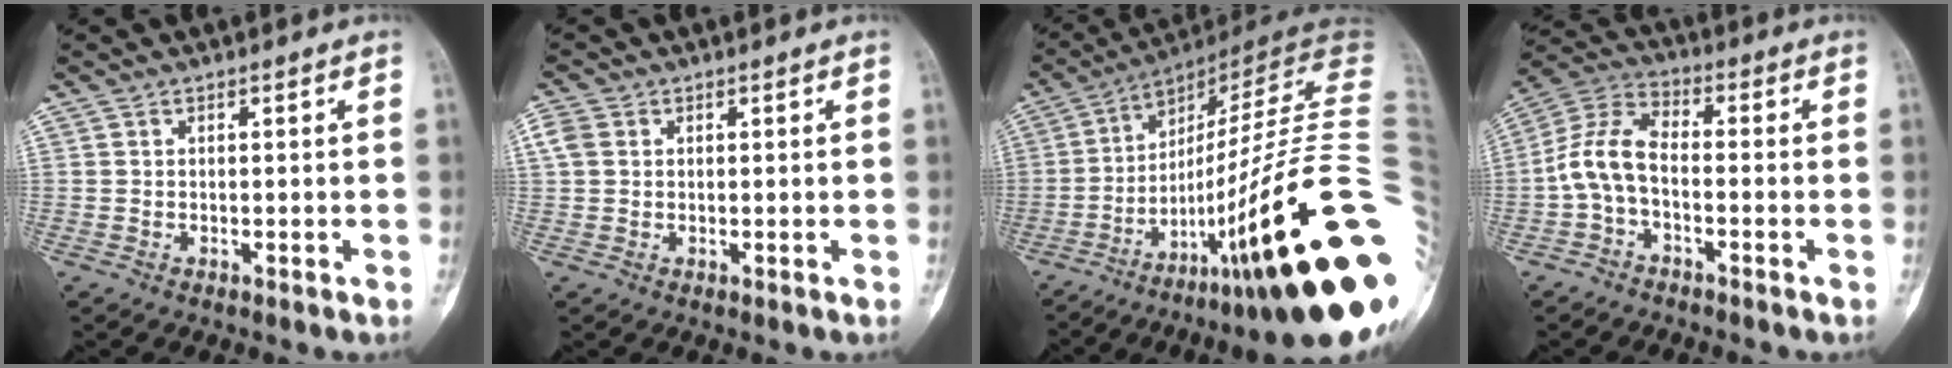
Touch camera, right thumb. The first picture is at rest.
{"total": 3.0, "force": [0.8, 2.4, 1.5], "torque": [-0.039, 0.008, 0.015]}
{"total": 35.0, "force": [-8.6, 6.1, 33.3], "torque": [-0.425, 0.036, -0.140]}
{"total": 8.4, "force": [-2.0, 4.6, 6.8], "torque": [-0.139, 0.035, -0.053]}